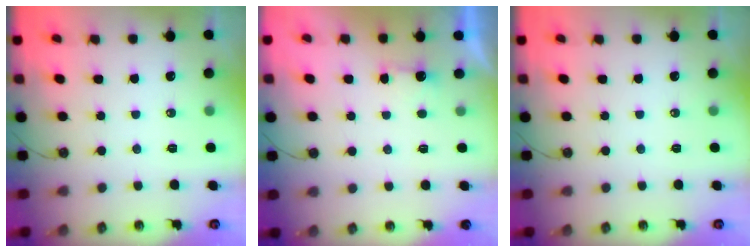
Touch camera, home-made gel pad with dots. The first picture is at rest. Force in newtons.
{"total": 1.7, "press": 1.5, "slide": 0.8}
{"total": 0.0}